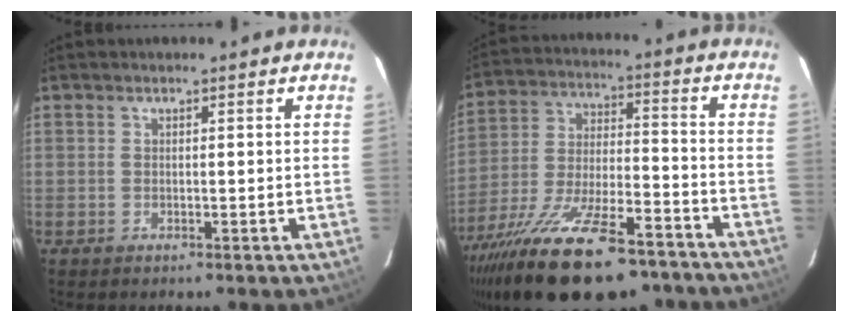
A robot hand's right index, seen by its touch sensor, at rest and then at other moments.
{"total": 28.2, "force": [-20.9, 9.5, 16.5], "torque": [-0.314, -0.050, -0.317]}